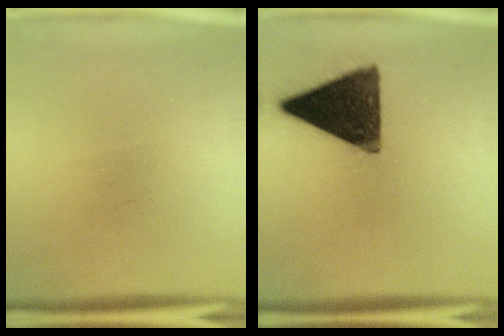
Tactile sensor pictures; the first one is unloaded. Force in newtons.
{"total": 14.9}